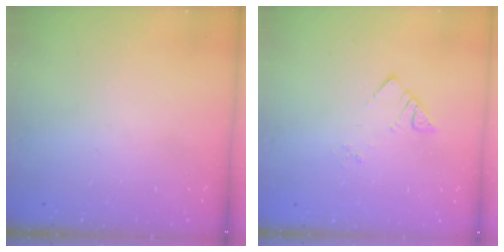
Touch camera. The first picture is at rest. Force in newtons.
{"total": 2.6, "press": 2.6, "slide": 0.1}